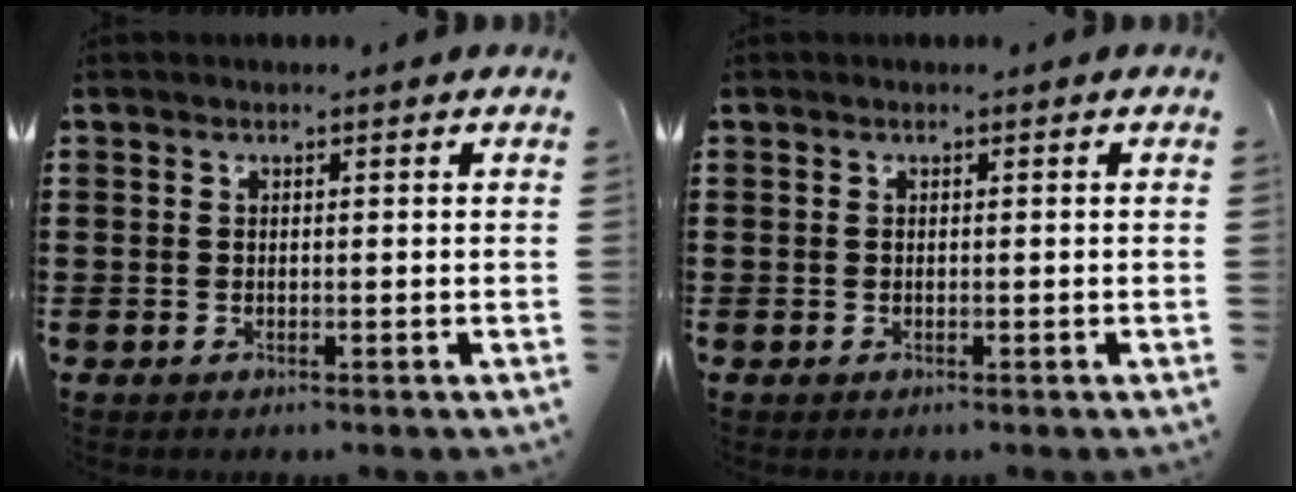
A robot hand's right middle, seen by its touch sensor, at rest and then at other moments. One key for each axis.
{"total": 0.0}